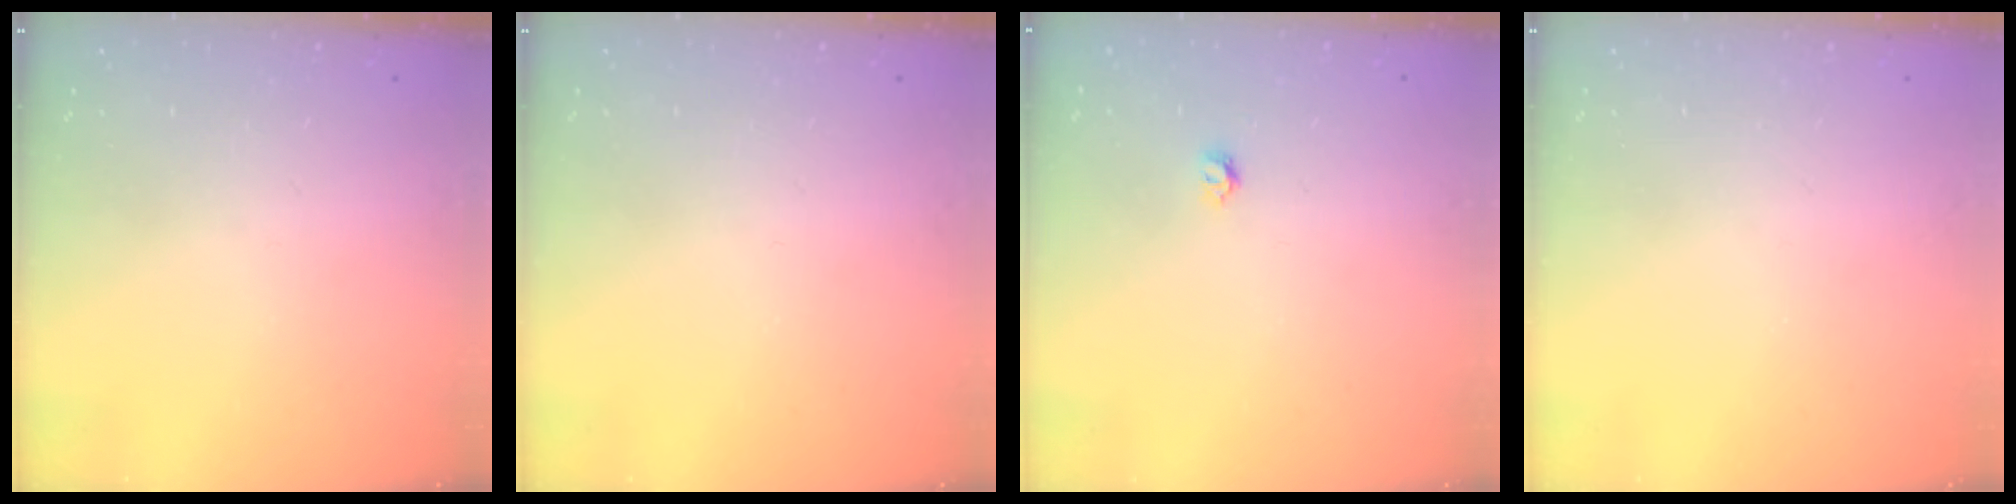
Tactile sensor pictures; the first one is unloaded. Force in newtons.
{"total": 0.0}
{"total": 3.3, "press": 3.3, "slide": 0.3}
{"total": 0.0}